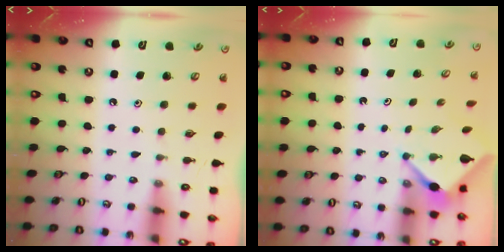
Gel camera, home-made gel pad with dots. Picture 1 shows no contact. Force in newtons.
{"total": 3.1, "press": 3.1, "slide": 0.3}